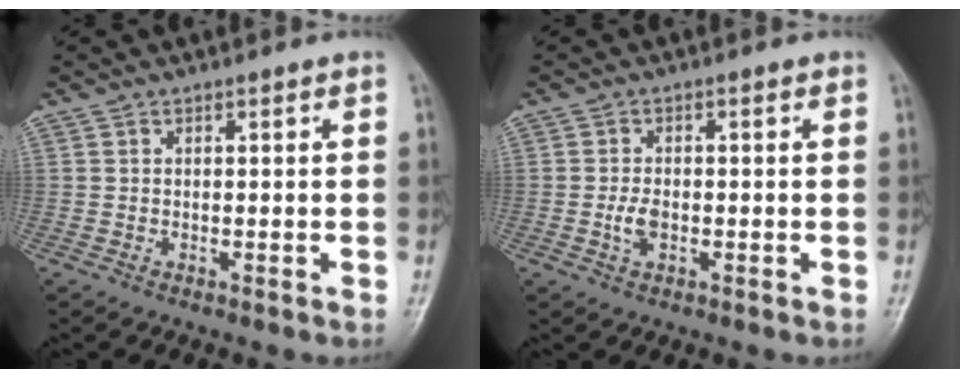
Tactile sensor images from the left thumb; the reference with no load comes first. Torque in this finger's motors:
{"motor_torque": [-0.09, 0.18, 0.29, 0.21, 0.00]}